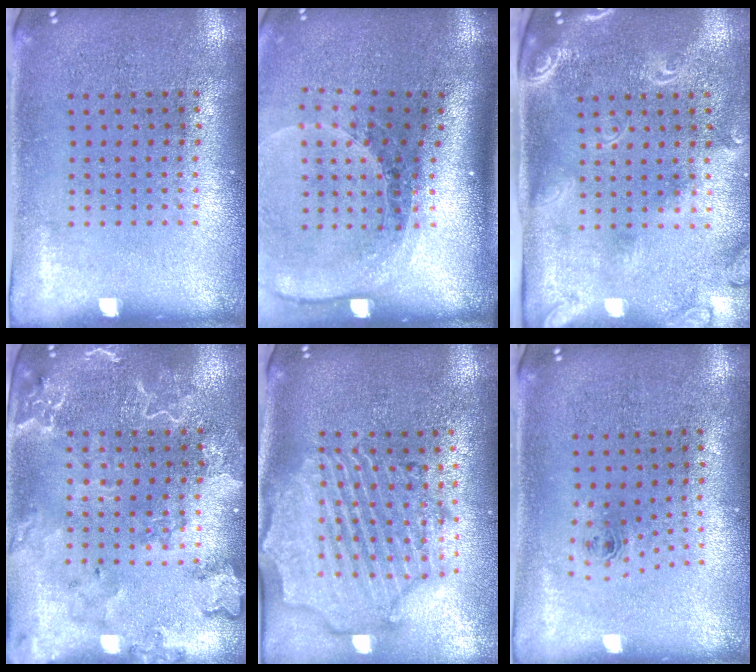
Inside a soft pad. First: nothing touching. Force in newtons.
{"total": 1.9, "press": 1.6, "slide": 1.0}
{"total": 2.4, "press": 1.8, "slide": 1.6}
{"total": 2.6, "press": 2.4, "slide": 1.0}
{"total": 2.9, "press": 2.5, "slide": 1.4}
{"total": 0.8, "press": 0.4, "slide": 0.7}